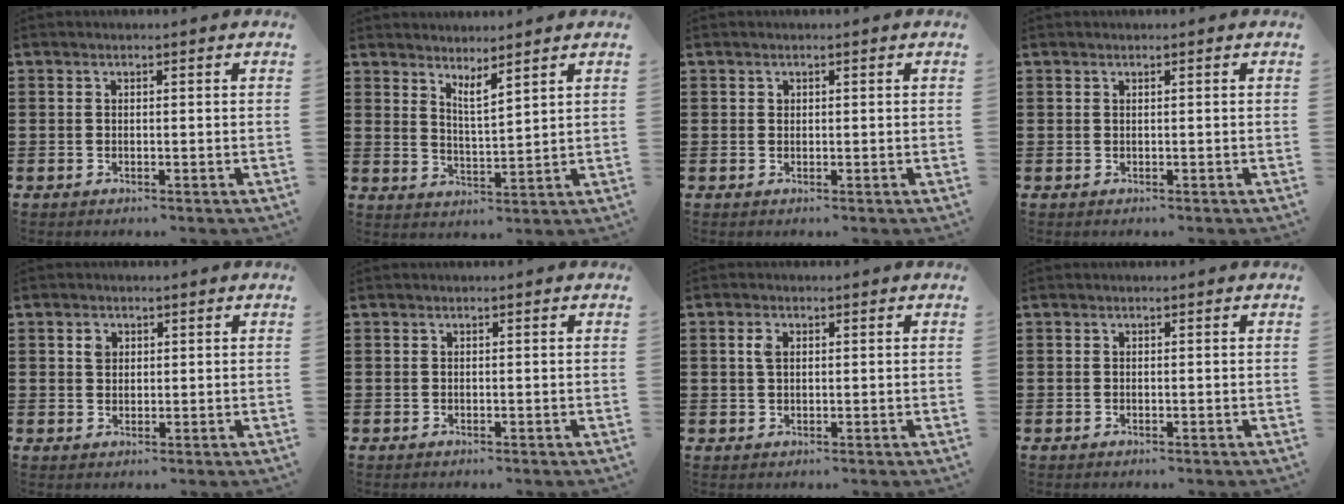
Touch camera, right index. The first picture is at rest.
{"total": 2.8, "force": [2.7, 0.0, 1.0], "torque": [-0.026, -0.007, 0.049]}
{"total": 0.5, "force": [0.2, 0.5, 0.0], "torque": [-0.002, 0.004, 0.003]}
{"total": 0.0}
{"total": 1.9, "force": [0.9, 1.5, 0.9], "torque": [-0.014, 0.003, 0.014]}
{"total": 0.0}
{"total": 2.2, "force": [0.6, 1.3, 1.7], "torque": [-0.038, 0.007, 0.009]}
{"total": 0.0}